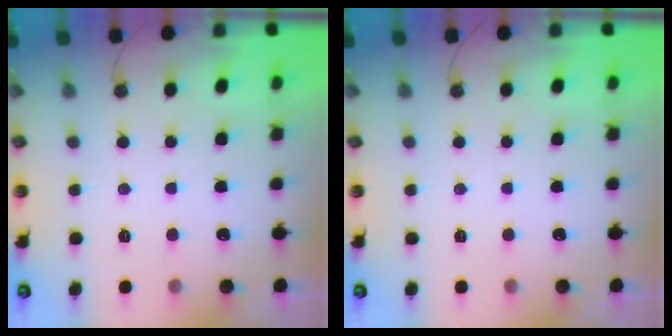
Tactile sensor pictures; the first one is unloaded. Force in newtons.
{"total": 0.0}